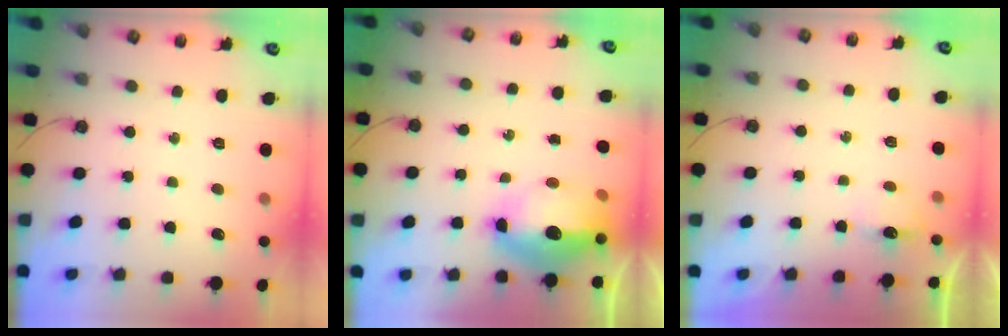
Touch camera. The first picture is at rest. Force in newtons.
{"total": 15.3, "press": 15.2, "slide": 1.7}
{"total": 2.6, "press": 2.6, "slide": 0.4}